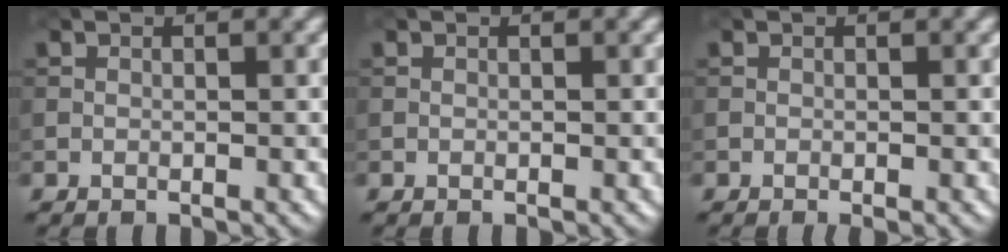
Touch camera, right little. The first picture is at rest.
{"total": 0.0}
{"total": 1.2, "force": [-0.4, 0.4, 1.1], "torque": [-0.017, -0.002, -0.009]}